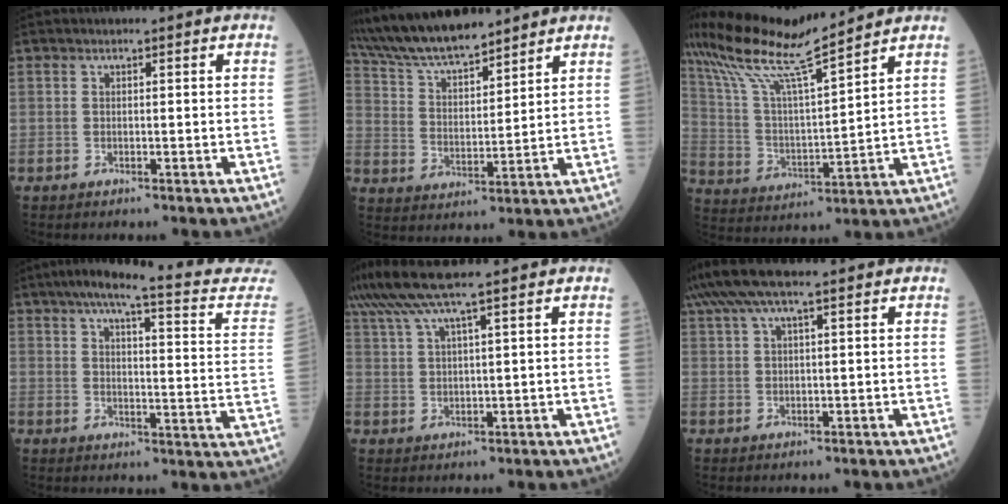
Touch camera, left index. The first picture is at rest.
{"total": 12.7, "force": [11.6, 1.9, 4.7], "torque": [-0.095, 0.020, 0.220]}
{"total": 15.4, "force": [13.1, -0.2, 8.1], "torque": [-0.168, 0.014, 0.246]}
{"total": 22.0, "force": [19.3, 0.8, 10.4], "torque": [-0.136, -0.040, 0.231]}
{"total": 8.5, "force": [6.8, -1.3, 4.9], "torque": [-0.088, 0.028, 0.121]}
{"total": 10.1, "force": [7.9, 1.0, 6.2], "torque": [-0.122, 0.053, 0.132]}